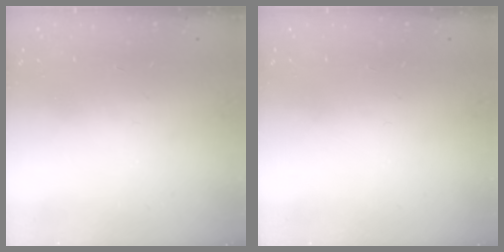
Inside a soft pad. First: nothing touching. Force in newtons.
{"total": 0.0}